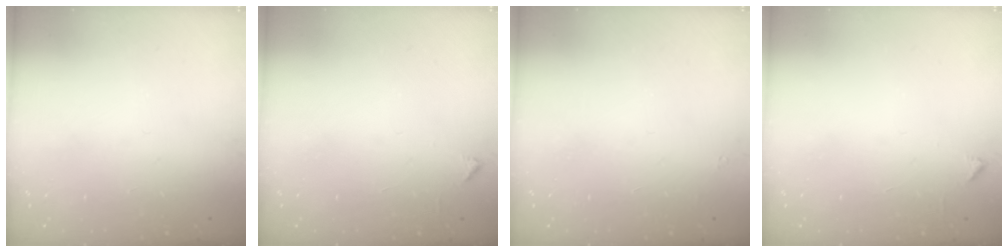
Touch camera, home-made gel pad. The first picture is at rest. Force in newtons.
{"total": 2.1, "press": 2.1, "slide": 0.3}
{"total": 1.6, "press": 1.5, "slide": 0.2}
{"total": 2.1, "press": 2.1, "slide": 0.3}